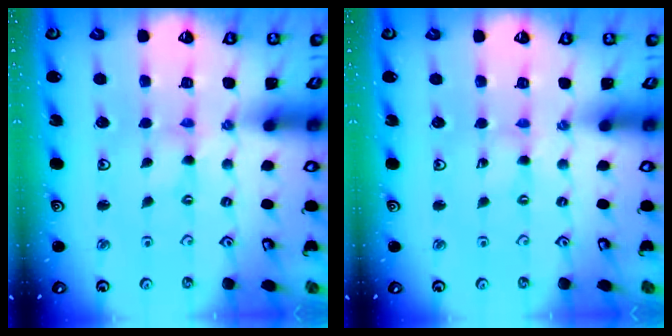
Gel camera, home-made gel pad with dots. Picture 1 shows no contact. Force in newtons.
{"total": 0.0}